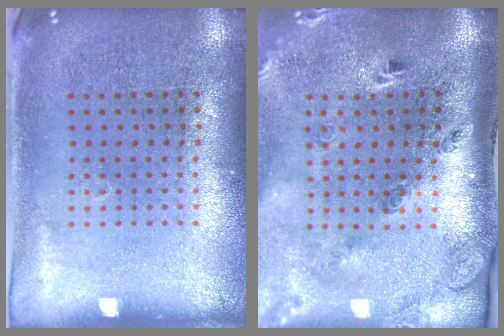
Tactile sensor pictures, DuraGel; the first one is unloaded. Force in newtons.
{"total": 3.0, "press": 1.9, "slide": 2.2}